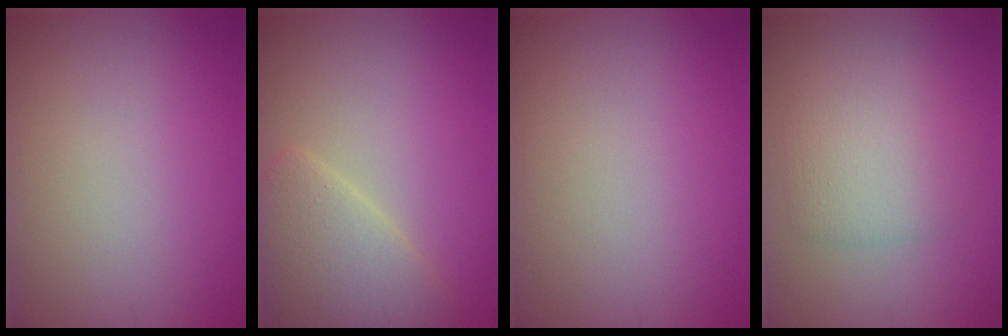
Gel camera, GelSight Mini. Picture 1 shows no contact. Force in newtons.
{"total": 4.0, "press": 4.0, "slide": 0.4}
{"total": 0.0}
{"total": 3.5, "press": 3.5, "slide": 0.2}